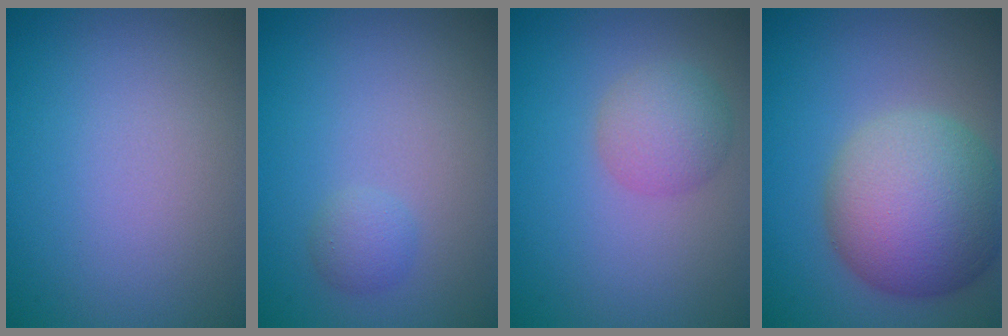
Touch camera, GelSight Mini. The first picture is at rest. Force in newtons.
{"total": 1.3, "press": 1.3, "slide": 0.1}
{"total": 2.7, "press": 2.7, "slide": 0.1}
{"total": 9.4, "press": 9.4, "slide": 0.3}